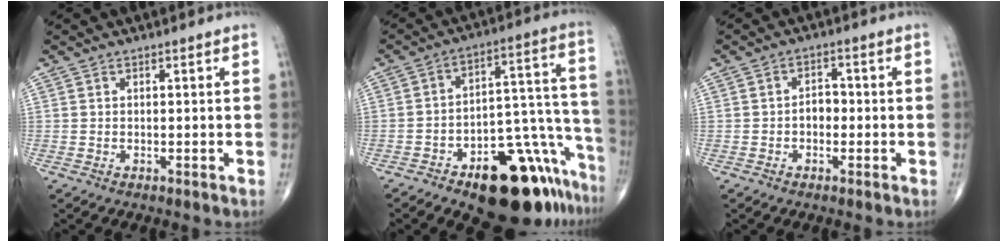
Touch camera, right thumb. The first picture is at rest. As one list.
[{"total": 22.6, "force": [-13.2, 9.6, 15.6], "torque": [-0.120, 0.113, -0.183]}, {"total": 3.0, "force": [-0.7, 2.2, 2.0], "torque": [-0.017, 0.014, -0.018]}]